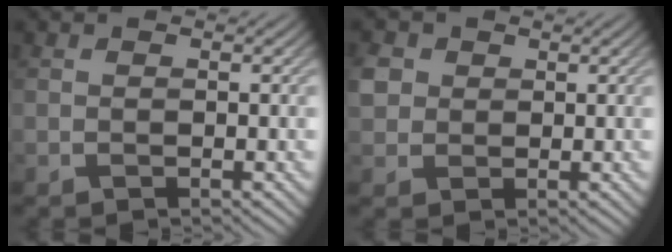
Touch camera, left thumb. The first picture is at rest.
{"total": 3.2, "force": [0.8, 2.9, 1.0], "torque": [-0.037, 0.004, 0.013]}